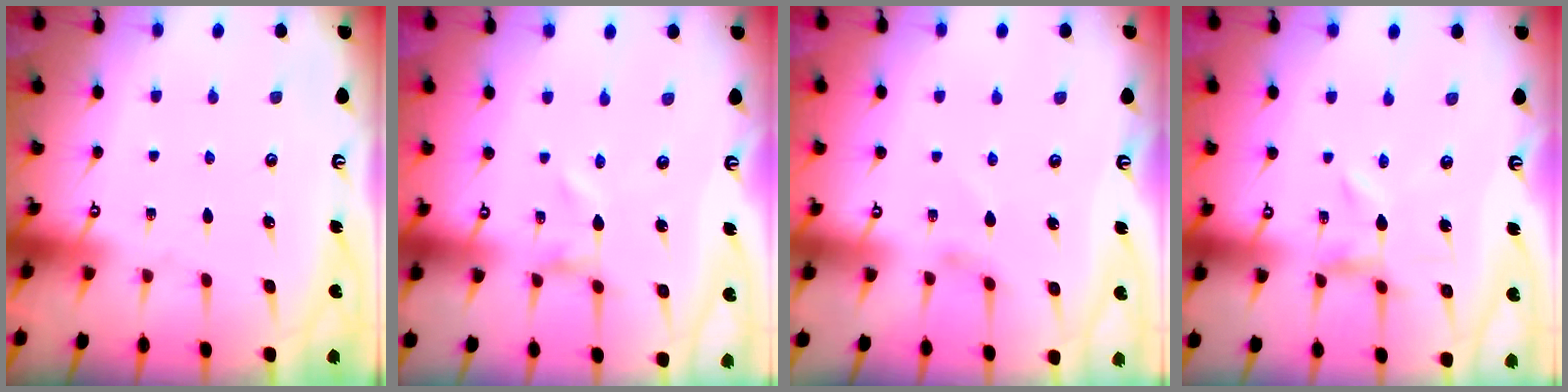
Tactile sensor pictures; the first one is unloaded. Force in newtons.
{"total": 0.0}
{"total": 1.7, "press": 1.7, "slide": 0.3}
{"total": 2.9, "press": 2.9, "slide": 0.4}